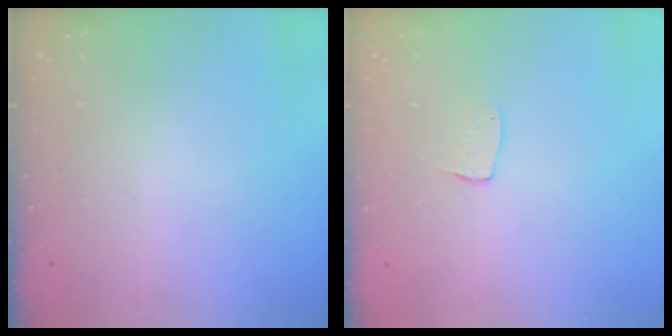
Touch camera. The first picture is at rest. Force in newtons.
{"total": 5.2, "press": 5.2, "slide": 0.3}